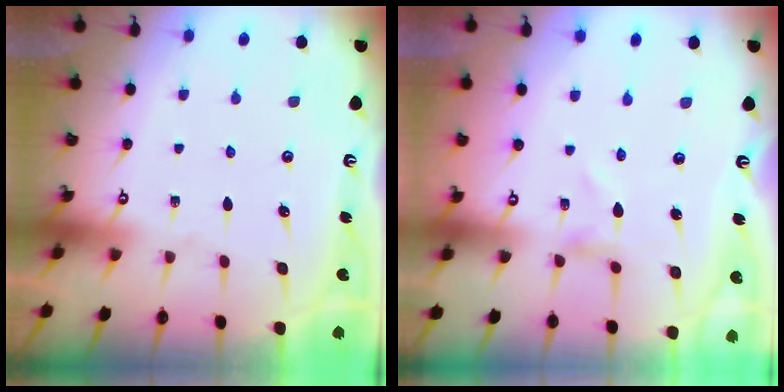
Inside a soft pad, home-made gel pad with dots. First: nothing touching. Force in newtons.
{"total": 0.0}